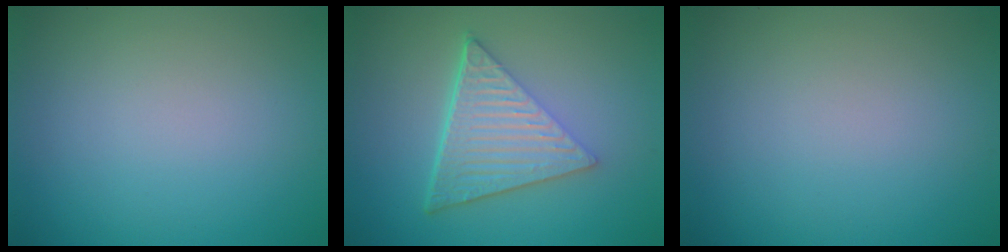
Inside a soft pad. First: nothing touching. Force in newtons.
{"total": 6.8, "press": 4.5, "slide": 5.1}
{"total": 0.0}